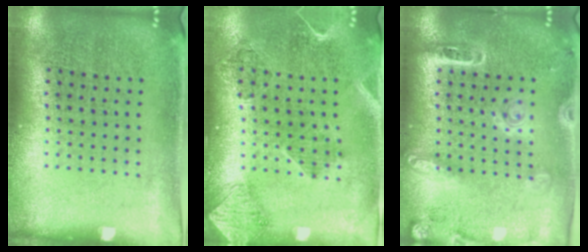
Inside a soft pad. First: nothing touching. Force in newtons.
{"total": 1.9, "press": 1.6, "slide": 0.9}
{"total": 1.8, "press": 1.7, "slide": 0.7}